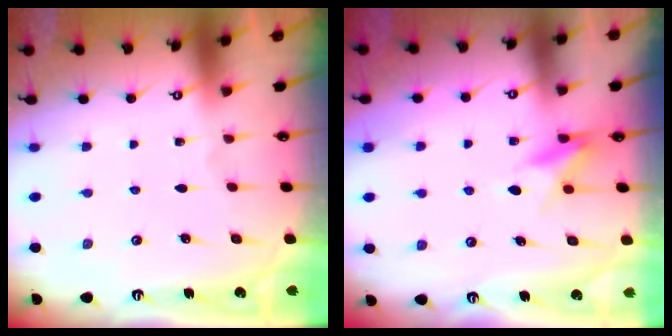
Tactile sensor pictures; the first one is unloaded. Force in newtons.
{"total": 8.5, "press": 8.5, "slide": 0.9}